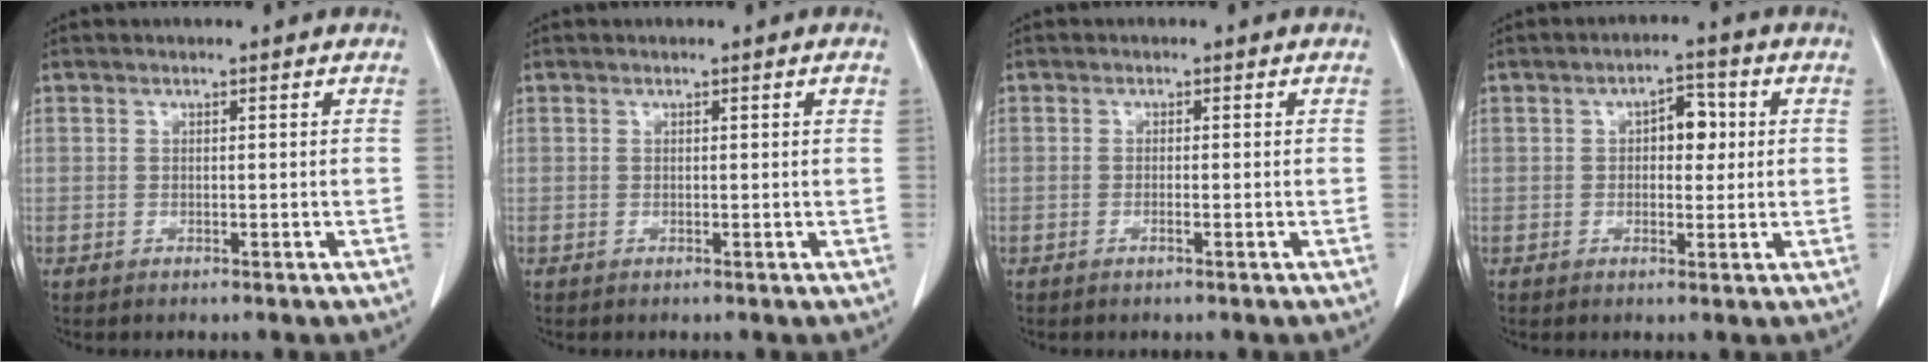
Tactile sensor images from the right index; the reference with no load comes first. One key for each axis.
{"total": 0.6, "fx": 0.2, "fy": 0.0, "fz": 0.5, "tx": -0.010, "ty": 0.001, "tz": 0.003}
{"total": 0.8, "fx": -0.4, "fy": 0.0, "fz": 0.7, "tx": -0.015, "ty": 0.000, "tz": -0.006}
{"total": 4.4, "fx": 0.8, "fy": 2.3, "fz": 3.7, "tx": -0.052, "ty": 0.014, "tz": 0.010}